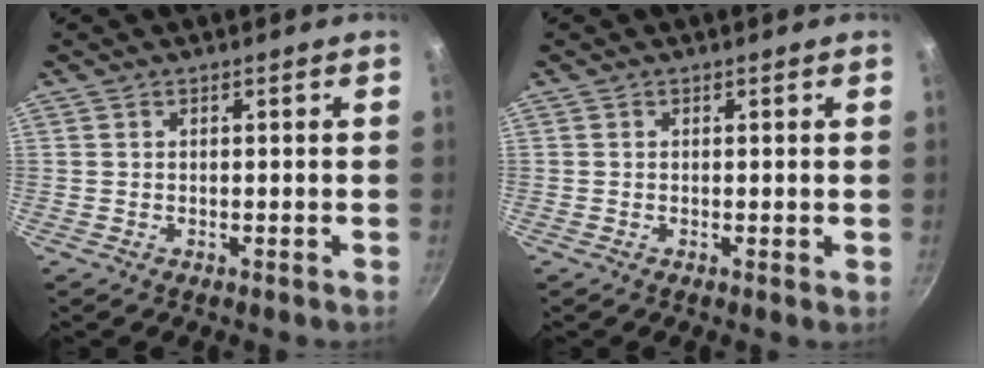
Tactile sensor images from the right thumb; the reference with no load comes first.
{"total": 0.0}